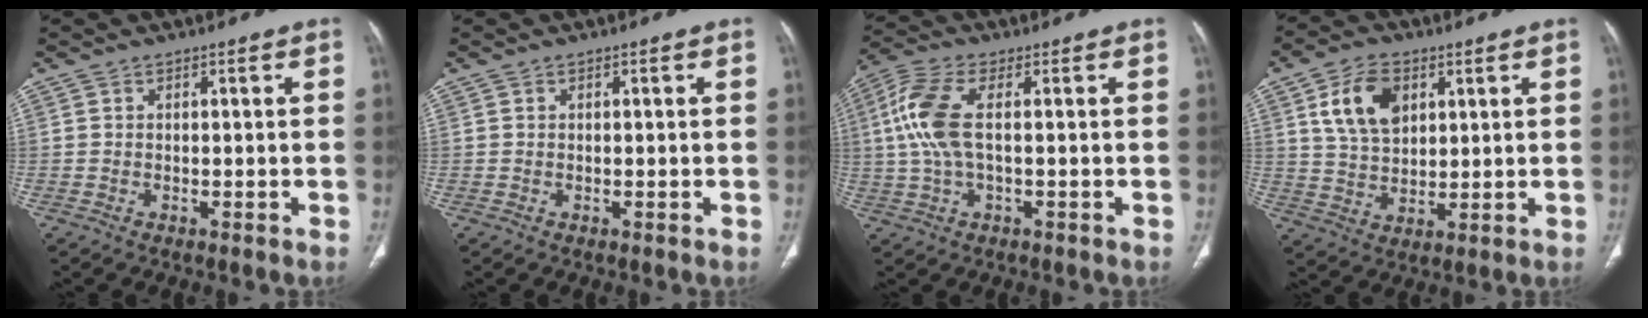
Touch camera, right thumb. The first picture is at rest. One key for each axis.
{"total": 0.0}
{"total": 9.6, "fx": 1.0, "fy": 4.0, "fz": 8.7, "tx": -0.223, "ty": 0.017, "tz": 0.018}
{"total": 10.7, "fx": 4.0, "fy": 7.0, "fz": 7.1, "tx": -0.109, "ty": -0.010, "tz": 0.077}